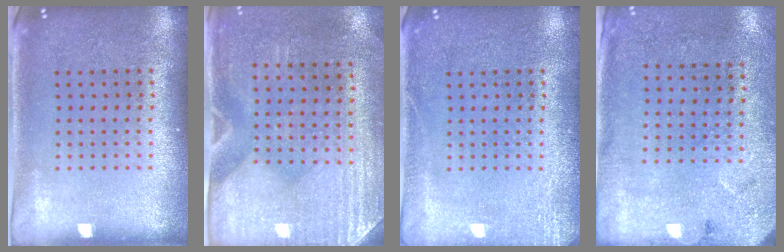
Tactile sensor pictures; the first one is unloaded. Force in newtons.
{"total": 3.0, "press": 2.6, "slide": 1.5}
{"total": 2.3, "press": 2.3, "slide": 0.4}
{"total": 2.7, "press": 2.2, "slide": 1.6}